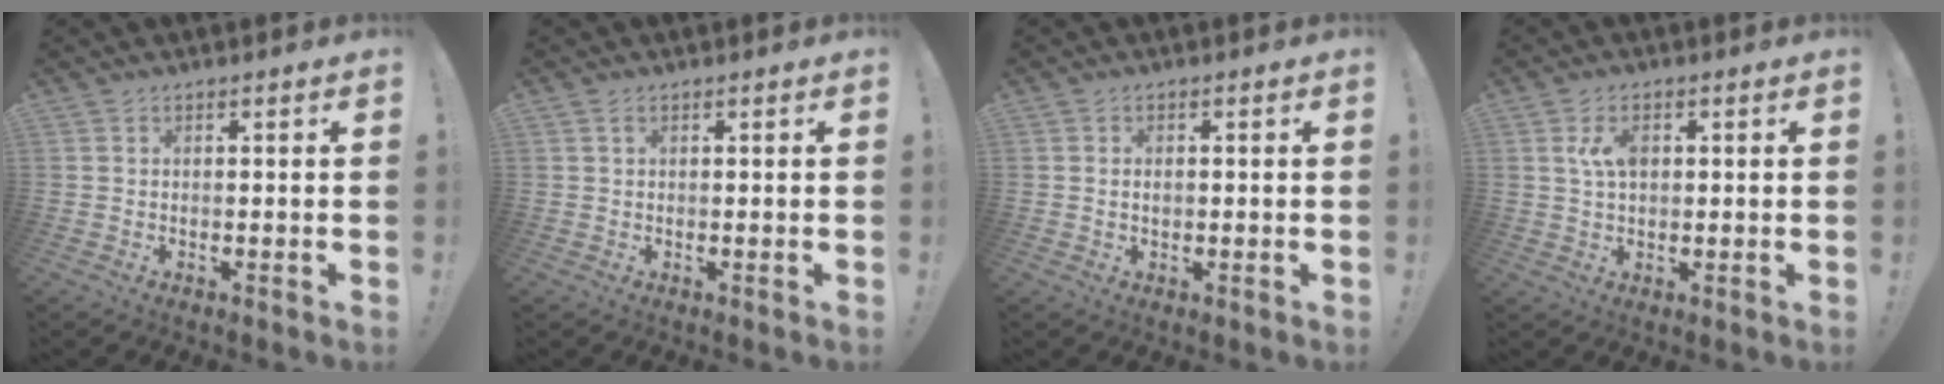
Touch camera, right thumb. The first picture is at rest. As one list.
[{"total": 0.9, "force": [0.4, 0.4, 0.6], "torque": [-0.006, -0.001, 0.004]}, {"total": 1.2, "force": [-0.1, 0.9, 0.8], "torque": [-0.013, 0.003, -0.003]}, {"total": 5.0, "force": [1.3, 3.0, 3.8], "torque": [-0.077, 0.009, 0.022]}]